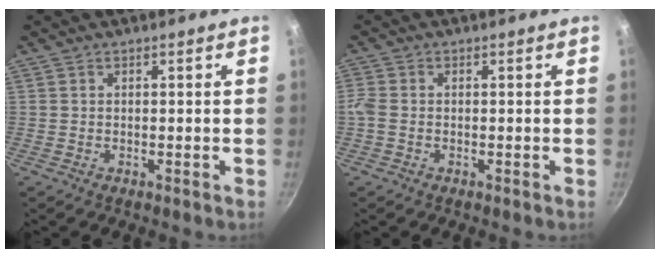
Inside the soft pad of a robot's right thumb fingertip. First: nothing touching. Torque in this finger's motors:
{"motor_torque": [-0.18, -0.39, 0.44, 0.16, -0.01]}